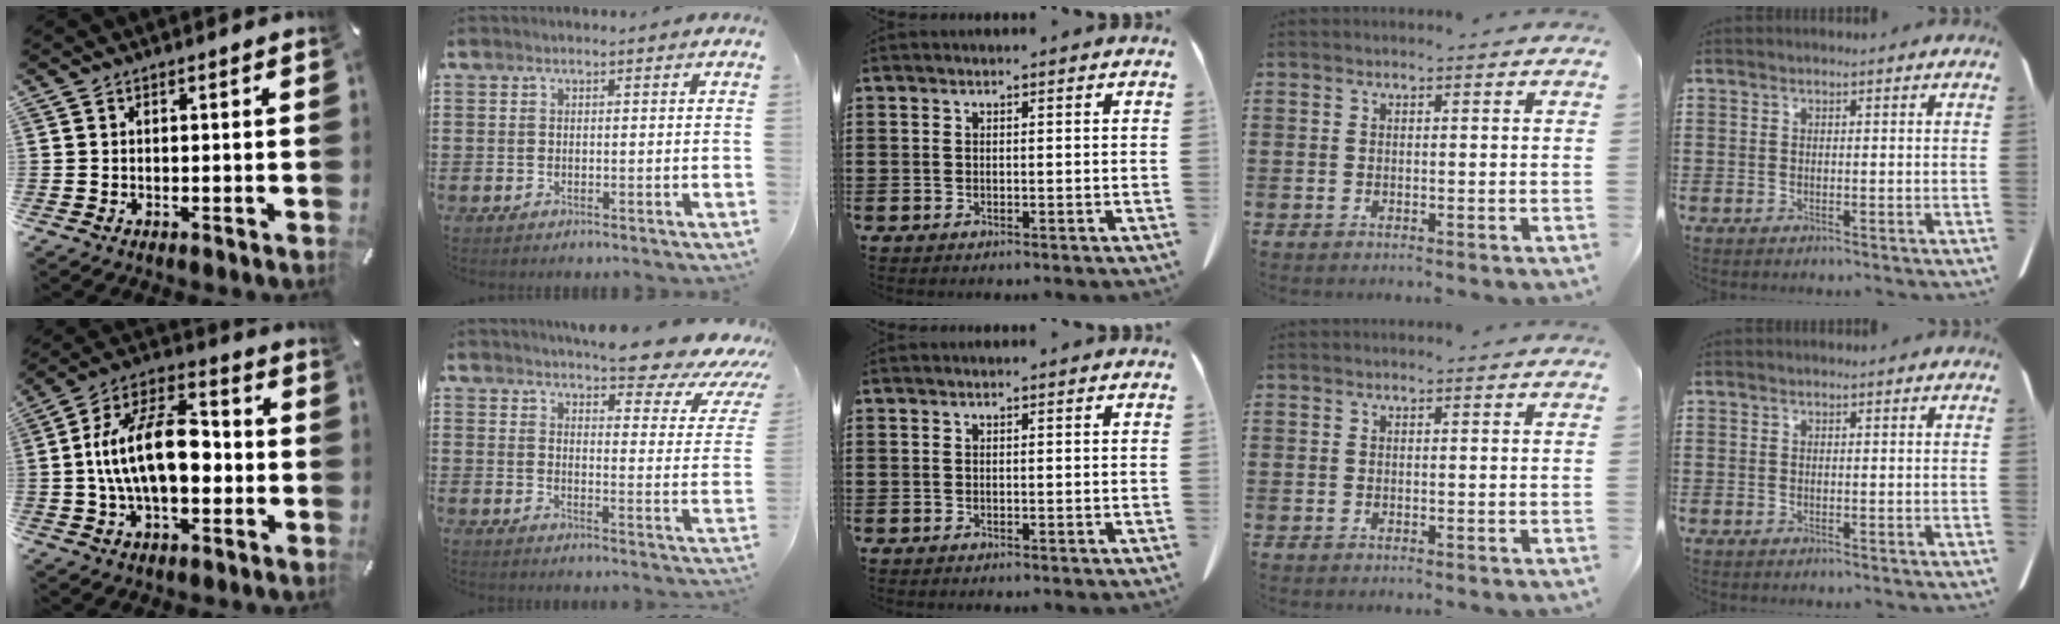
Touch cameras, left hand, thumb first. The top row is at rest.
{"thumb": {"total": 17.2, "force": [-1.4, 9.9, 14.1], "torque": [-0.268, 0.013, -0.026]}, "index": {"total": 7.7, "force": [6.9, 0.6, 3.4], "torque": [-0.065, -0.054, 0.115]}}